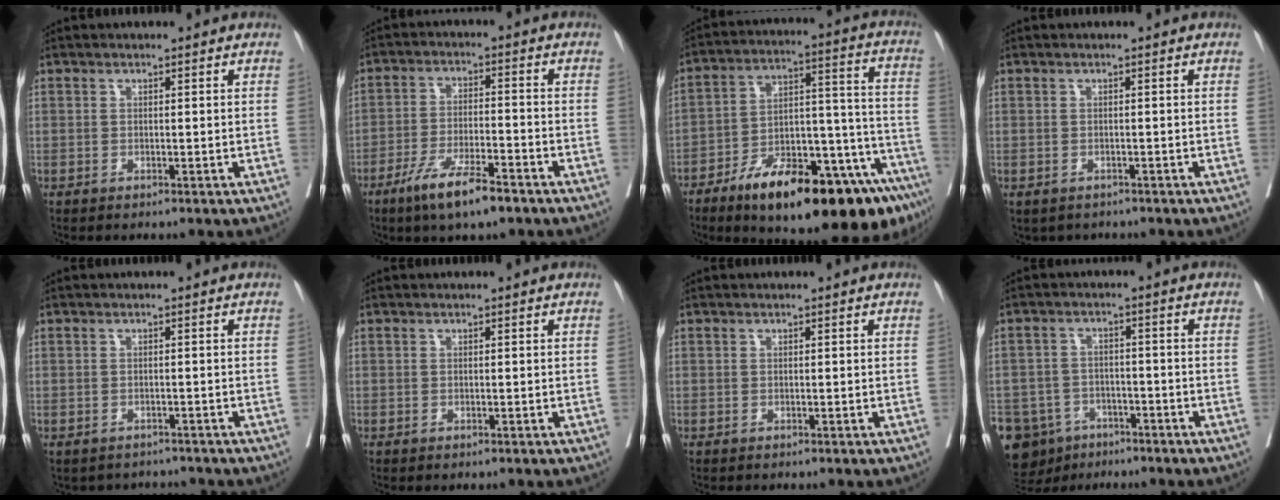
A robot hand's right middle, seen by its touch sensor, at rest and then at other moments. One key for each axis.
{"total": 9.0, "fx": -6.1, "fy": 1.5, "fz": 6.5, "tx": -0.122, "ty": -0.014, "tz": -0.105}
{"total": 25.9, "fx": -17.1, "fy": 5.5, "fz": 18.7, "tx": -0.194, "ty": 0.032, "tz": -0.259}
{"total": 2.9, "fx": -2.3, "fy": 1.7, "fz": 0.6, "tx": -0.006, "ty": 0.001, "tz": -0.030}
{"total": 3.6, "fx": -3.3, "fy": 1.5, "fz": -0.1, "tx": 0.004, "ty": 0.008, "tz": -0.042}
{"total": 0.0}
{"total": 0.0}
{"total": 15.2, "fx": -9.0, "fy": 11.2, "fz": 5.0, "tx": -0.143, "ty": 0.004, "tz": -0.124}